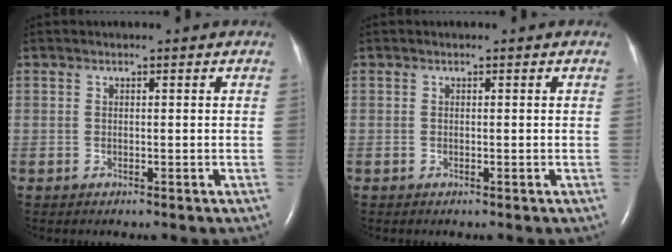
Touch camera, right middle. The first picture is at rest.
{"total": 0.0}